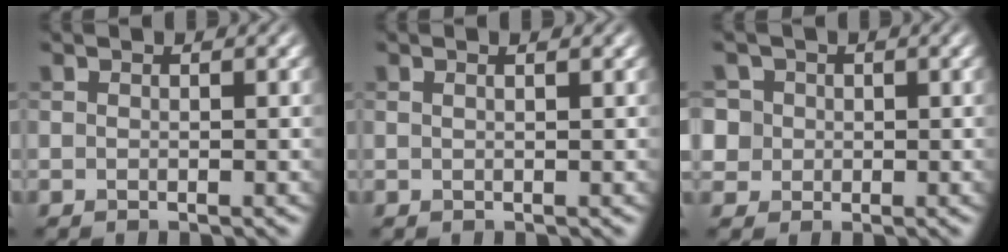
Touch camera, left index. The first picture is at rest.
{"total": 1.4, "force": [0.9, 0.3, 1.1], "torque": [-0.007, -0.002, -0.004]}
{"total": 4.2, "force": [1.3, 3.7, 1.5], "torque": [-0.035, 0.021, 0.013]}